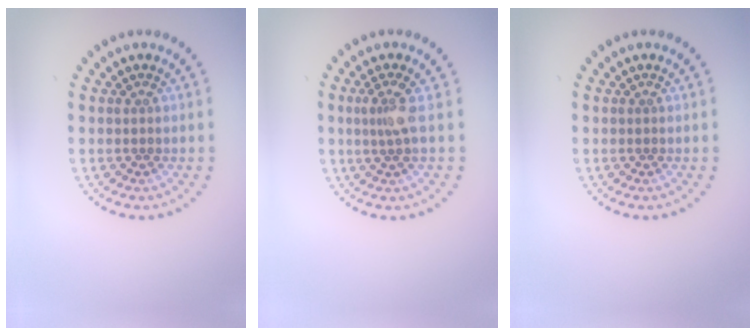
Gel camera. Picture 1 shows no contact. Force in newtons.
{"total": 2.1, "press": 1.5, "slide": 1.4}
{"total": 0.0}